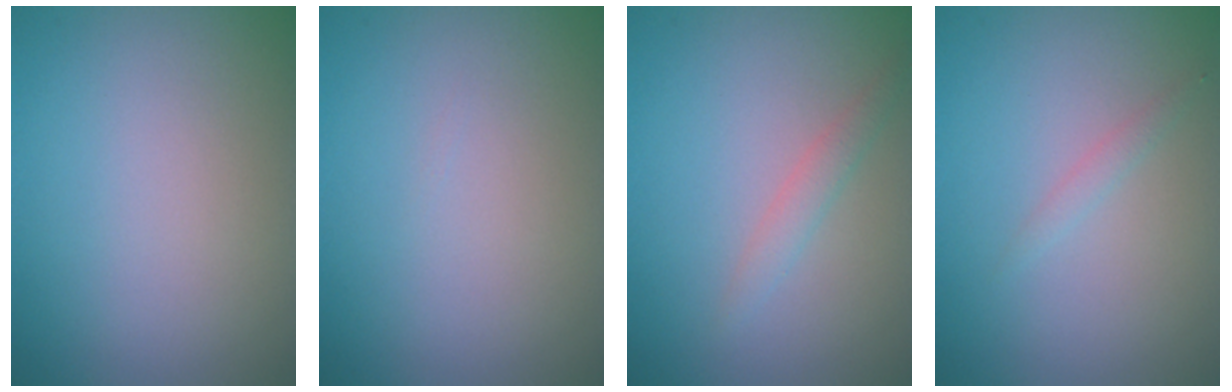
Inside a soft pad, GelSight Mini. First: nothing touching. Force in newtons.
{"total": 0.0}
{"total": 2.0, "press": 2.0, "slide": 0.2}
{"total": 0.7, "press": 0.7, "slide": 0.0}